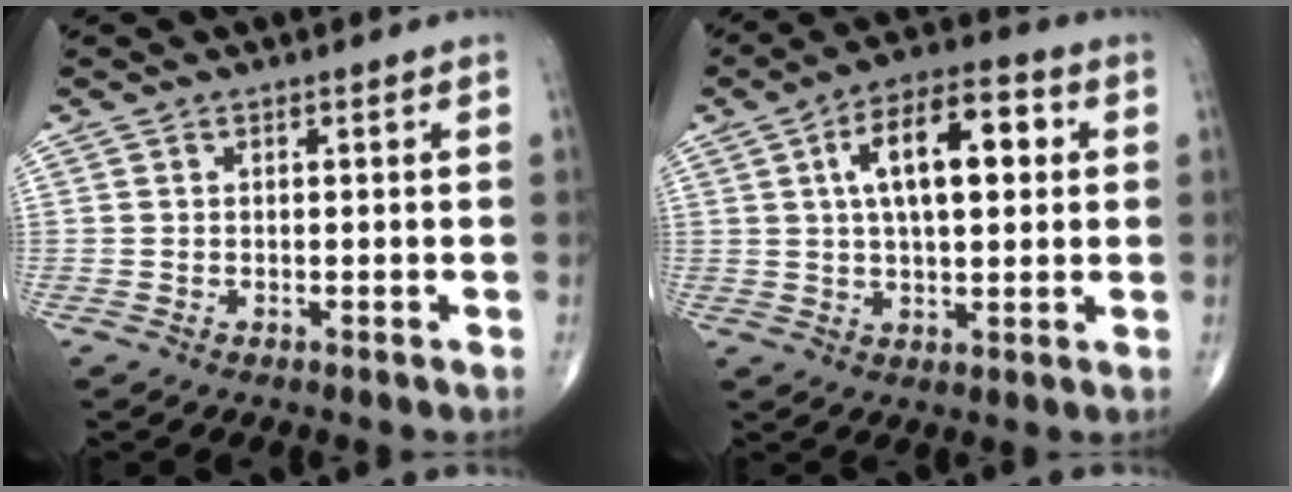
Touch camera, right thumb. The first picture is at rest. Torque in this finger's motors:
{"motor_torque": [1.16, 3.21, 1.38, 0.16, 0.13]}